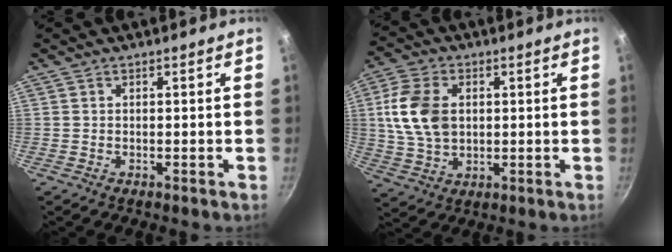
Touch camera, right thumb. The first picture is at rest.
{"total": 11.9, "force": [1.8, 8.2, 8.5], "torque": [-0.149, 0.001, 0.035]}